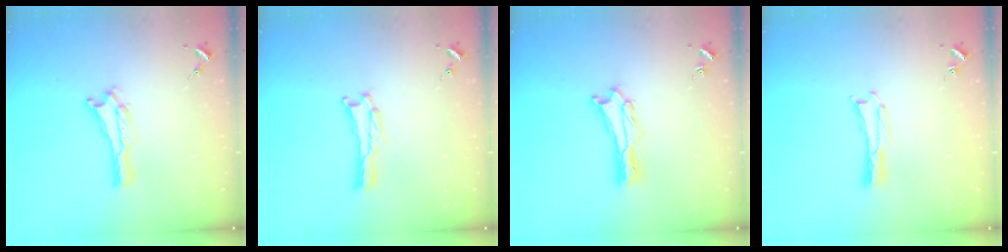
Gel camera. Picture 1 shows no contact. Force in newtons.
{"total": 0.5, "press": 0.5, "slide": 0.1}
{"total": 1.5, "press": 1.4, "slide": 0.2}
{"total": 0.0}